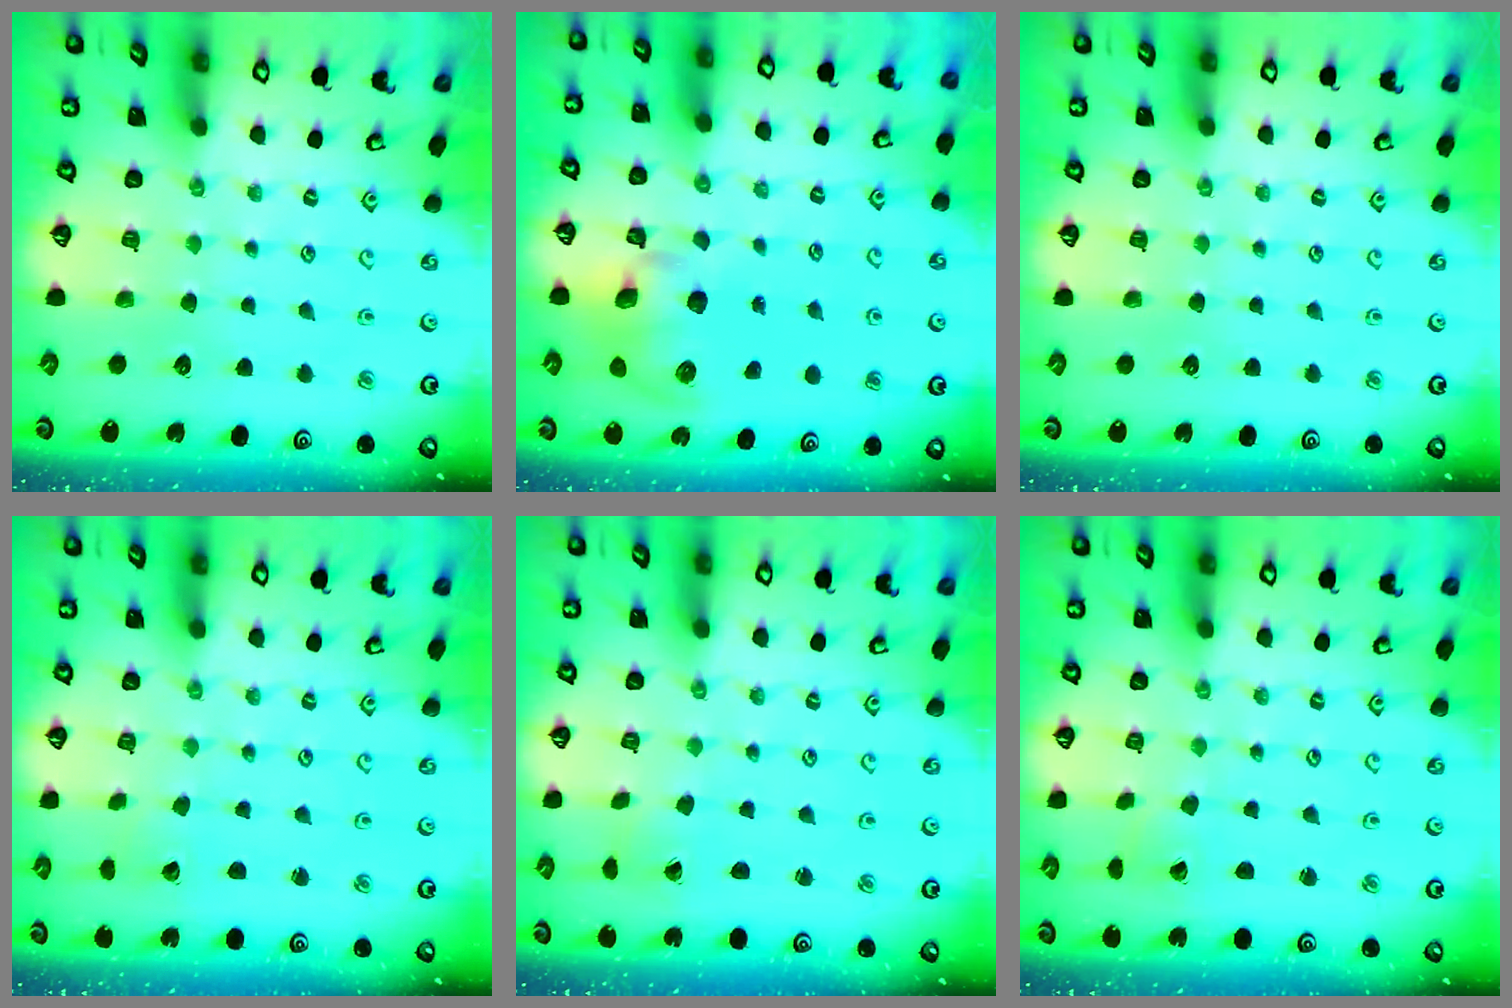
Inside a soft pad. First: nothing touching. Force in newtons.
{"total": 11.6, "press": 11.4, "slide": 1.9}
{"total": 0.0}
{"total": 1.7, "press": 1.7, "slide": 0.1}
{"total": 0.6, "press": 0.5, "slide": 0.2}
{"total": 1.8, "press": 1.7, "slide": 0.1}